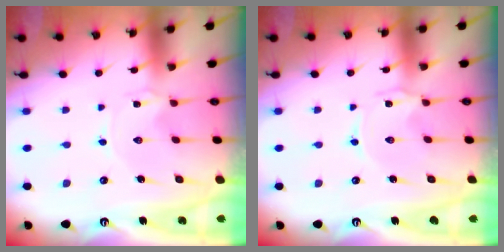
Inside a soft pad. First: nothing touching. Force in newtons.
{"total": 0.0}